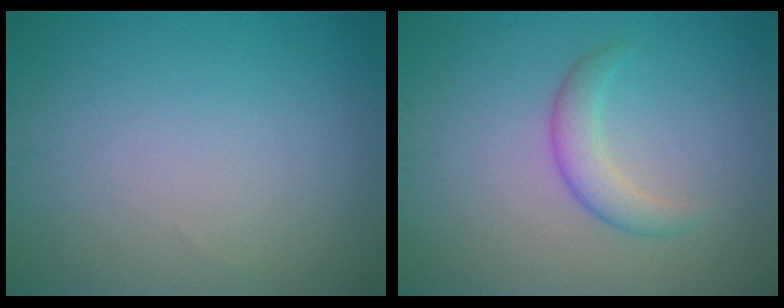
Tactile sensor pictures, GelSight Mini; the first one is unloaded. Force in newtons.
{"total": 2.3, "press": 2.3, "slide": 0.0}